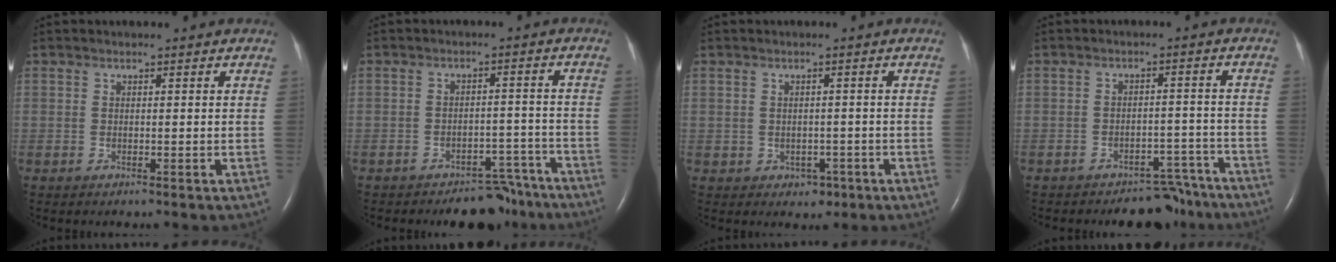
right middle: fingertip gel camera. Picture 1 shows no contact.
{"total": 7.4, "force": [-6.6, 3.0, 1.8], "torque": [-0.003, 0.021, -0.093]}
{"total": 1.9, "force": [-0.9, 1.5, 0.9], "torque": [-0.013, 0.006, -0.003]}
{"total": 7.1, "force": [-6.4, 2.8, 1.0], "torque": [0.007, 0.026, -0.086]}